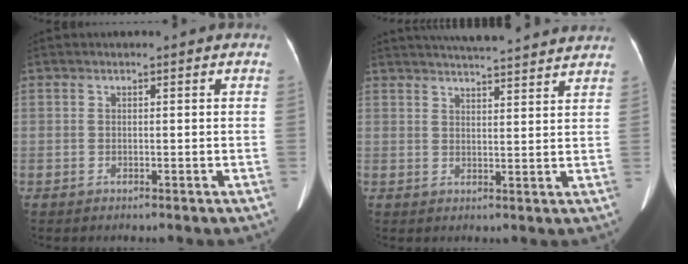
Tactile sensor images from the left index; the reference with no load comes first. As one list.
[{"total": 15.1, "force": [13.9, 1.1, 5.7], "torque": [-0.089, 0.023, 0.180]}]